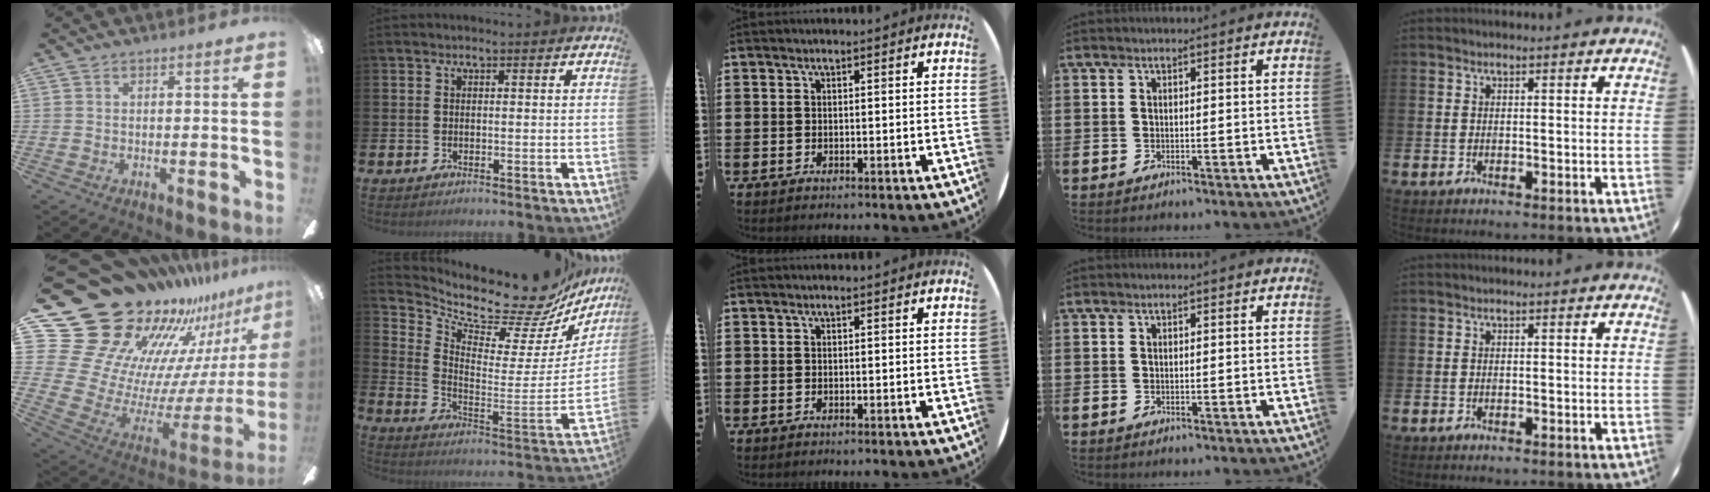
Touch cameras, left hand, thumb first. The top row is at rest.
{"thumb": {"total": 29.9, "force": [20.0, 16.5, 14.9], "torque": [-0.229, -0.208, 0.429]}, "index": {"total": 11.4, "force": [10.0, 3.9, 4.0], "torque": [-0.079, -0.092, 0.159]}}